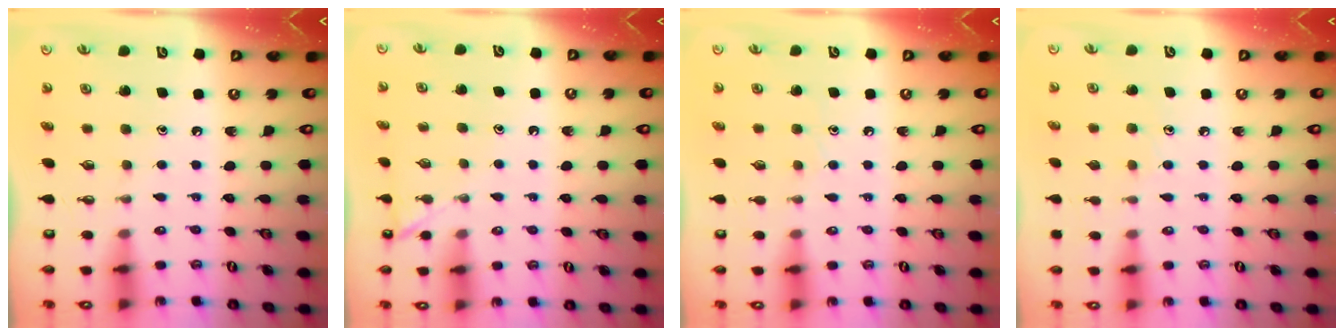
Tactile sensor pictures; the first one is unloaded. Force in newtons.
{"total": 2.1, "press": 2.1, "slide": 0.3}
{"total": 4.9, "press": 4.9, "slide": 0.6}
{"total": 6.0, "press": 6.0, "slide": 0.5}